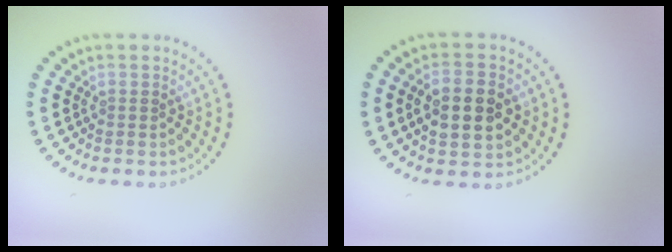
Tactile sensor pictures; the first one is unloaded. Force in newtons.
{"total": 5.1, "press": 5.1, "slide": 0.2}